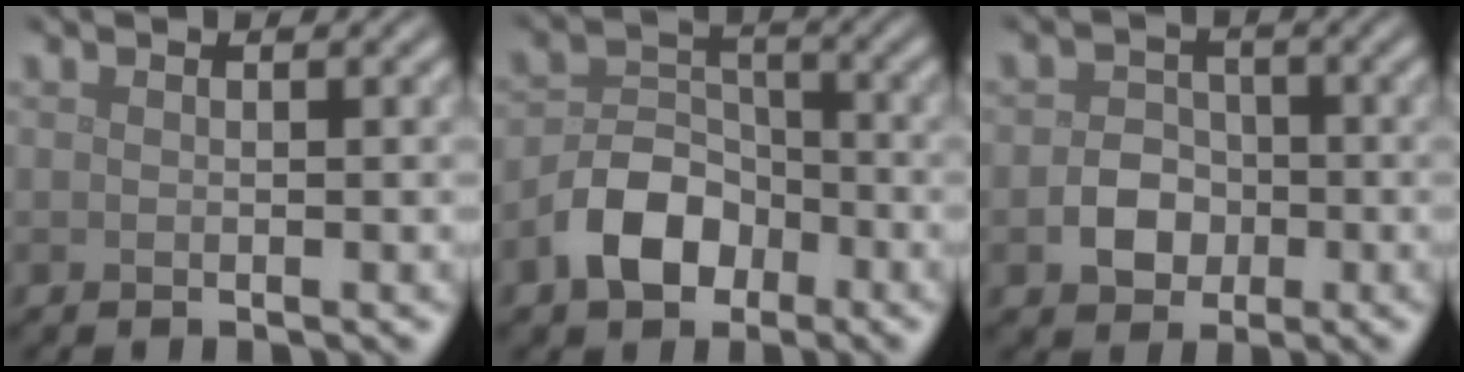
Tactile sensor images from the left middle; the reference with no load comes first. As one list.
[{"total": 5.3, "force": [-2.8, 3.6, 2.7], "torque": [-0.047, 0.003, -0.057]}, {"total": 3.1, "force": [-1.0, 2.5, 1.4], "torque": [-0.017, 0.002, -0.020]}]